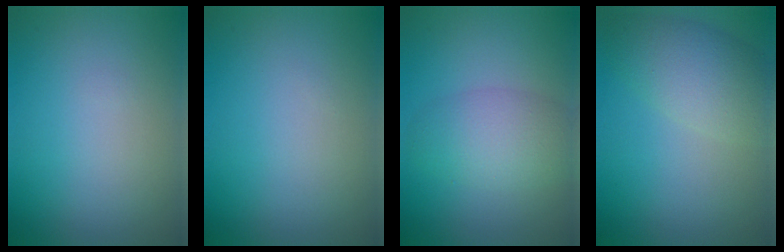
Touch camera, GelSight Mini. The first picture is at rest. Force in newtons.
{"total": 0.0}
{"total": 4.2, "press": 4.2, "slide": 0.2}
{"total": 4.3, "press": 4.3, "slide": 0.2}